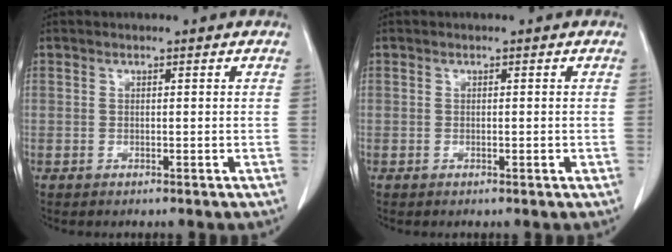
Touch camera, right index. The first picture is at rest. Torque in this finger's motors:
{"motor_torque": [-0.03, 0.04, 0.00, 0.00]}